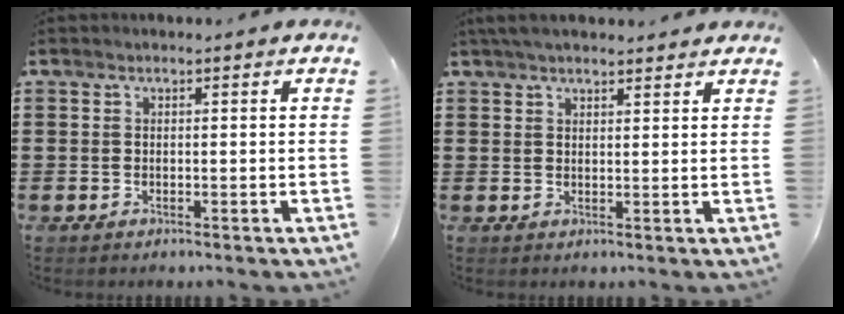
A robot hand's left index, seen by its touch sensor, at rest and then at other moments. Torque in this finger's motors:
{"motor_torque": [2.14, 0.00, 0.37, 0.08]}